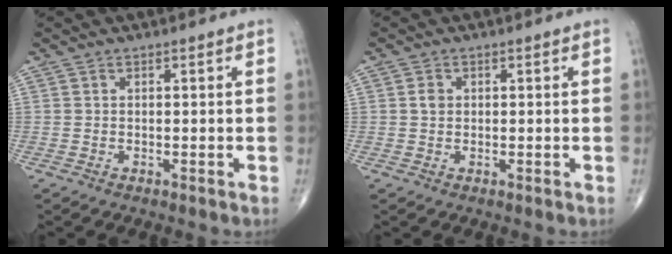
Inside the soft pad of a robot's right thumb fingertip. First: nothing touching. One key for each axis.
{"total": 1.6, "fx": 0.3, "fy": 1.3, "fz": 0.9, "tx": -0.012, "ty": 0.001, "tz": 0.005}